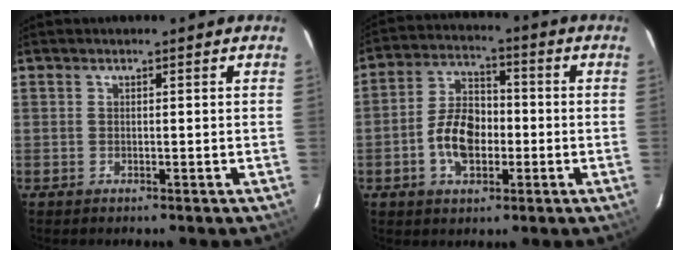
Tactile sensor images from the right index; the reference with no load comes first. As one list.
[{"total": 9.6, "force": [-2.6, 5.9, 7.1], "torque": [-0.142, 0.019, -0.042]}]